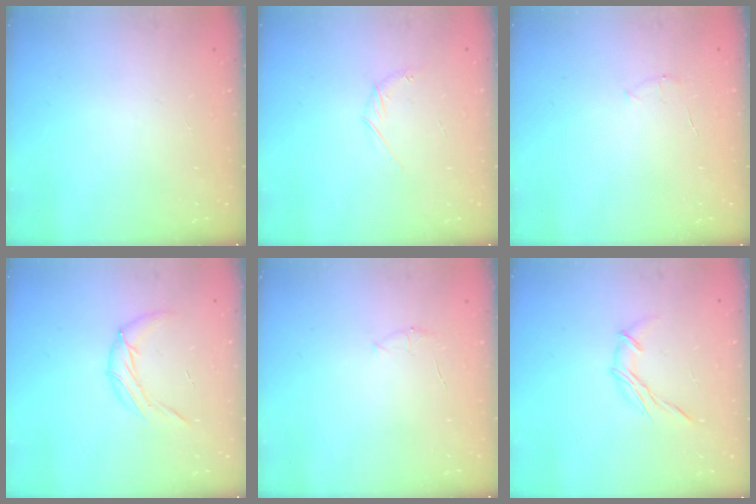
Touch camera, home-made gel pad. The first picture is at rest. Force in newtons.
{"total": 5.2, "press": 4.9, "slide": 1.6}
{"total": 3.6, "press": 3.4, "slide": 1.0}
{"total": 9.6, "press": 9.4, "slide": 1.9}
{"total": 4.2, "press": 4.0, "slide": 1.1}
{"total": 6.3, "press": 6.3, "slide": 0.3}